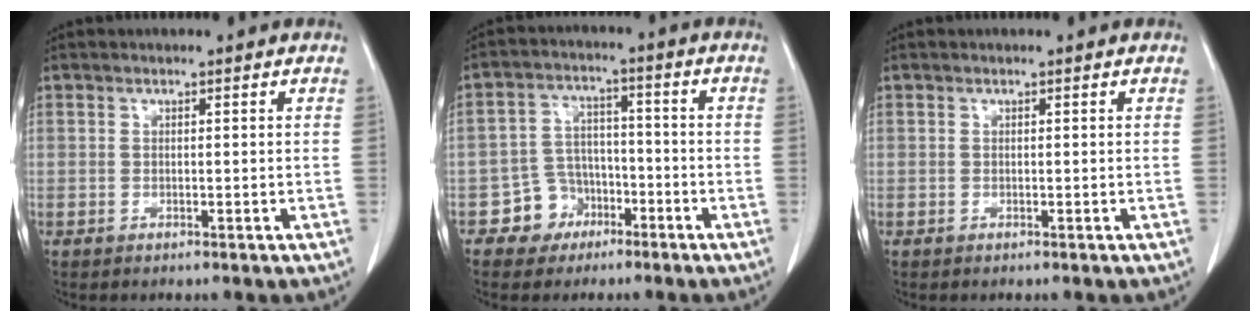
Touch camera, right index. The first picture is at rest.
{"total": 6.2, "force": [-3.3, 5.2, 0.8], "torque": [-0.005, 0.016, -0.051]}
{"total": 0.0}